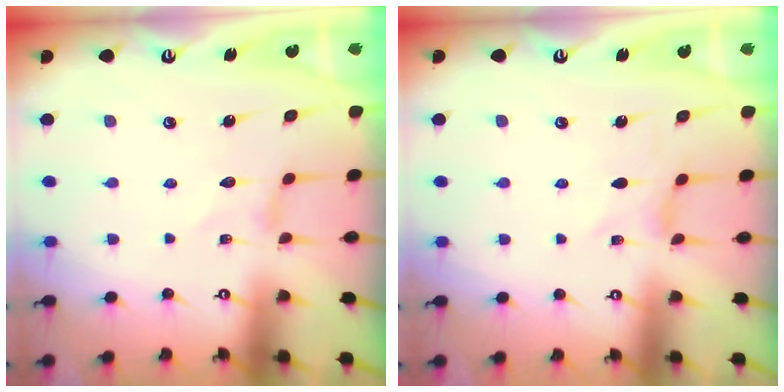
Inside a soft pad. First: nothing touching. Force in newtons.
{"total": 0.0}